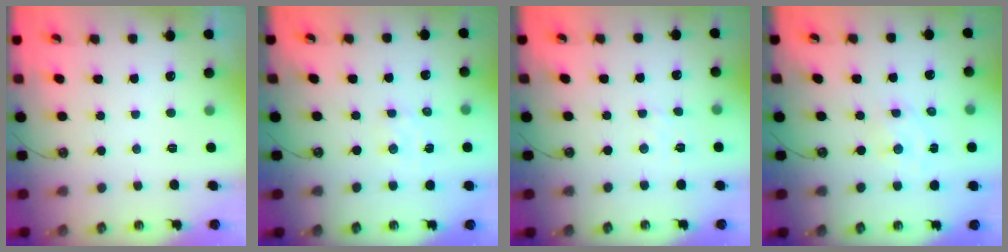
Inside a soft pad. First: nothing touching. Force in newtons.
{"total": 1.5, "press": 1.5, "slide": 0.3}
{"total": 1.6, "press": 1.5, "slide": 0.4}
{"total": 2.3, "press": 2.3, "slide": 0.3}